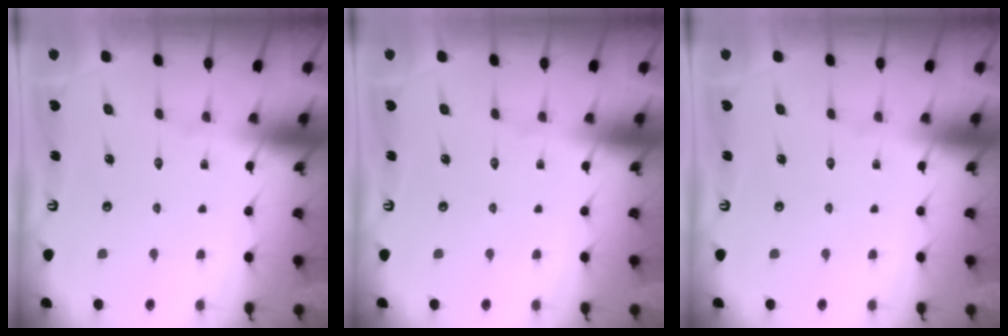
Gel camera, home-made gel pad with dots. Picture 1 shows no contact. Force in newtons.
{"total": 0.0}
{"total": 0.0}